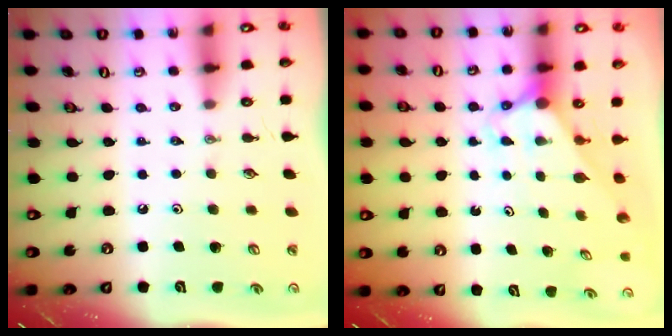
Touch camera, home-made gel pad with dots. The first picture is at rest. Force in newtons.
{"total": 3.0, "press": 3.0, "slide": 0.0}